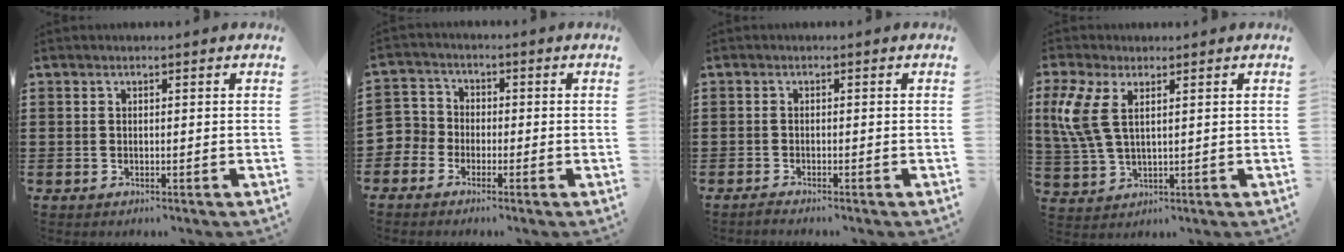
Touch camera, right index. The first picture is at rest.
{"total": 3.9, "force": [-2.3, 3.1, 0.3], "torque": [-0.036, 0.004, -0.057]}
{"total": 1.0, "force": [-1.0, -0.1, 0.0], "torque": [-0.001, -0.002, -0.020]}
{"total": 6.6, "force": [2.5, 2.9, 5.3], "torque": [-0.149, -0.004, 0.034]}